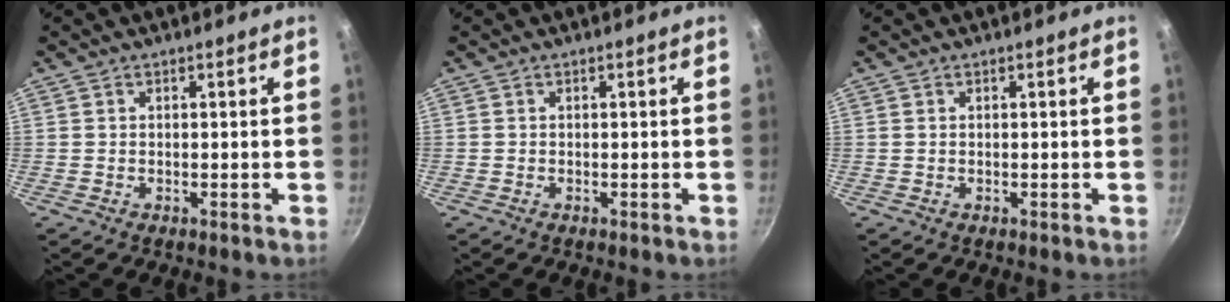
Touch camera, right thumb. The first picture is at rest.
{"total": 0.0}
{"total": 0.0}